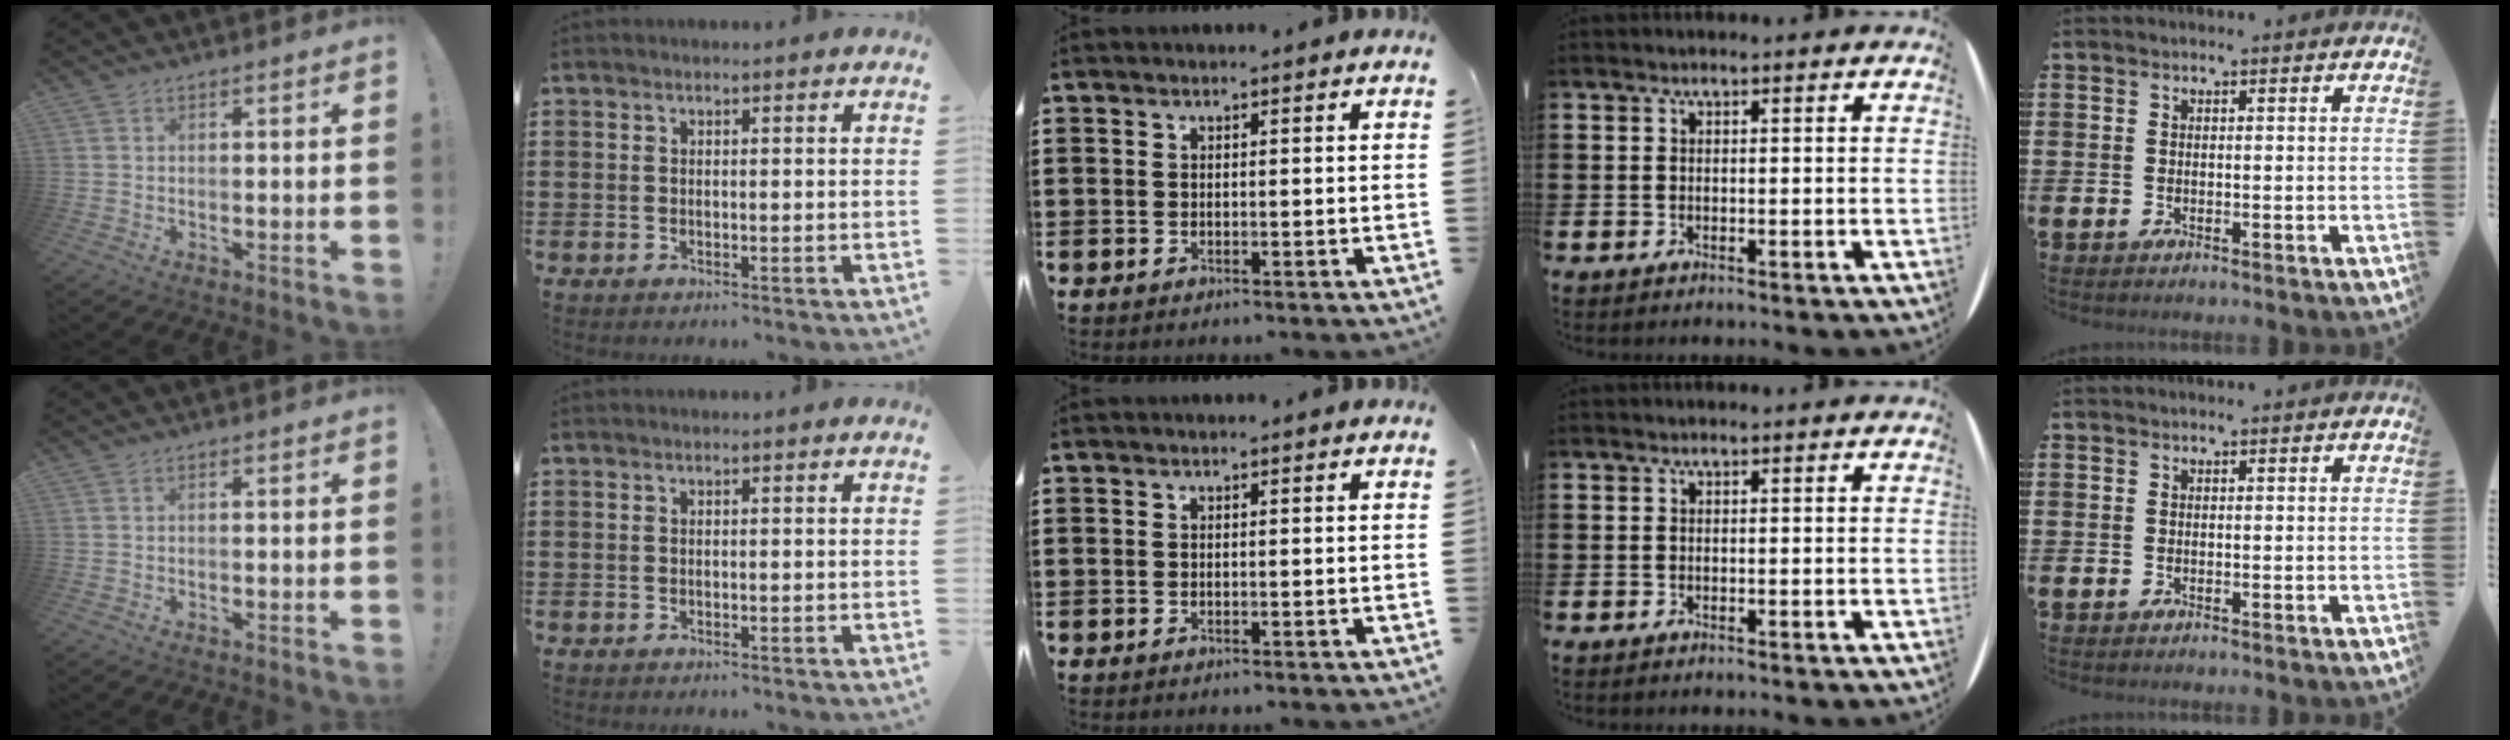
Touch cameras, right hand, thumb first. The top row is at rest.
{}